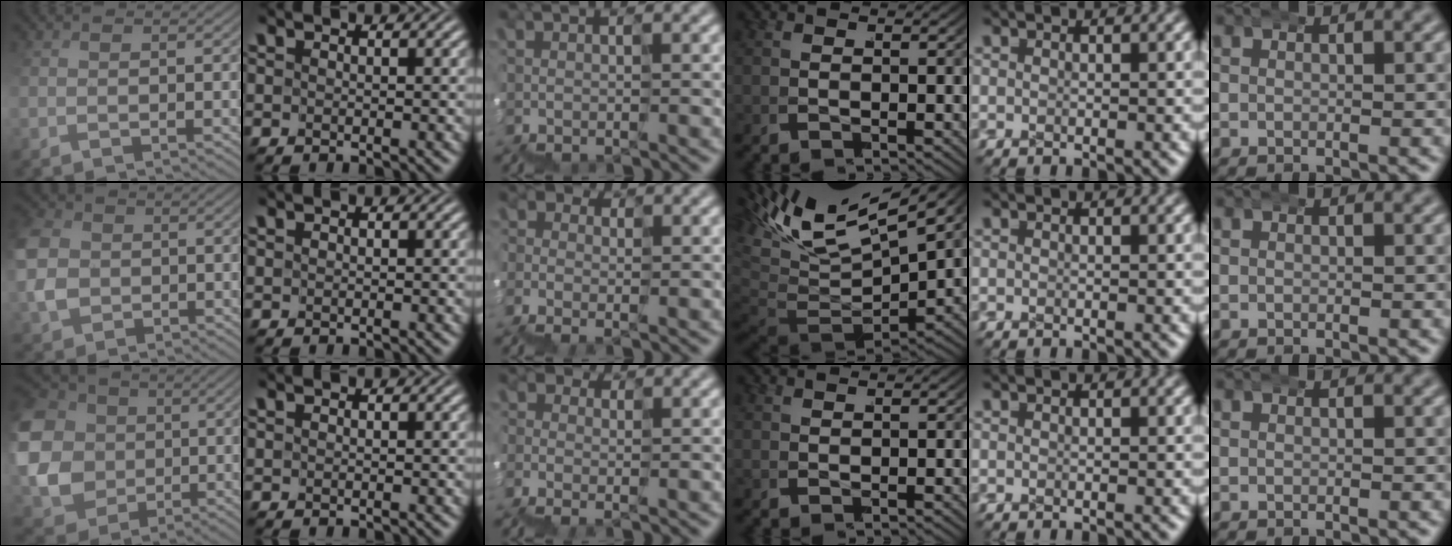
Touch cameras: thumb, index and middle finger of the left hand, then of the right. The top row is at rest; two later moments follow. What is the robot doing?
{"motion": "wrap", "object": "ethernet cable"}